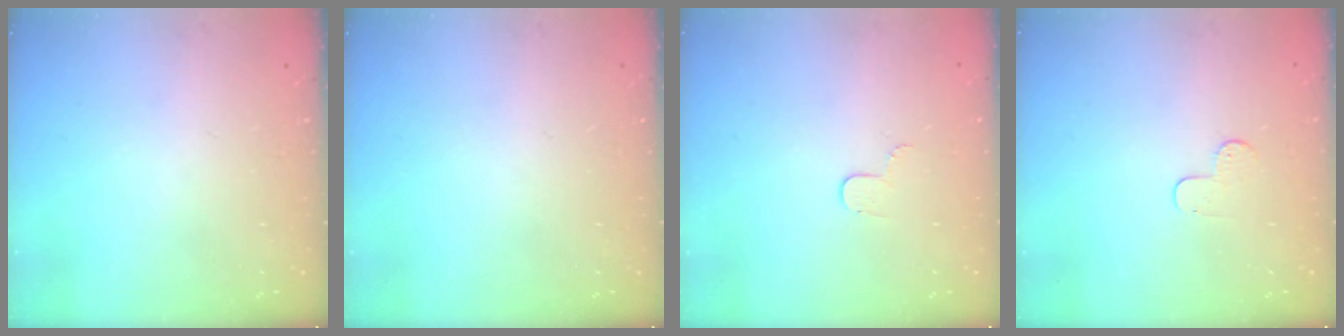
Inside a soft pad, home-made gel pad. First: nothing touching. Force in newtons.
{"total": 0.0}
{"total": 3.4, "press": 3.4, "slide": 0.4}
{"total": 3.7, "press": 3.7, "slide": 0.4}